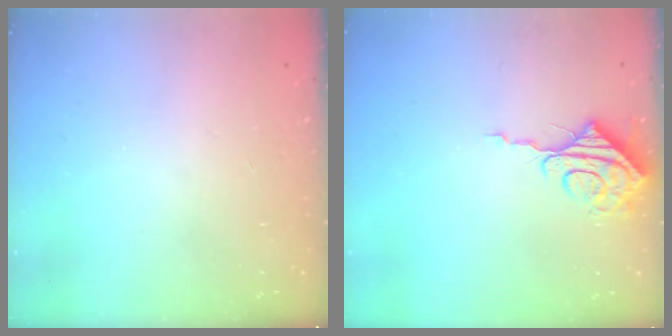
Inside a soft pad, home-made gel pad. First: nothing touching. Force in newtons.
{"total": 8.5, "press": 8.5, "slide": 0.9}